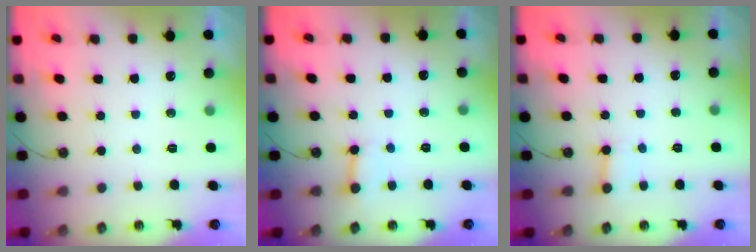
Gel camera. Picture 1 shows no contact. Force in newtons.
{"total": 2.8, "press": 2.8, "slide": 0.4}
{"total": 3.0, "press": 3.0, "slide": 0.5}